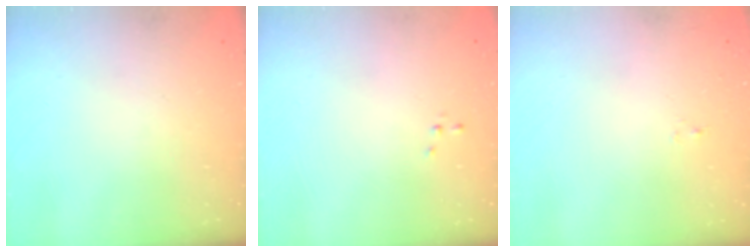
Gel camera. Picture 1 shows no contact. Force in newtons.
{"total": 0.0}
{"total": 0.0}